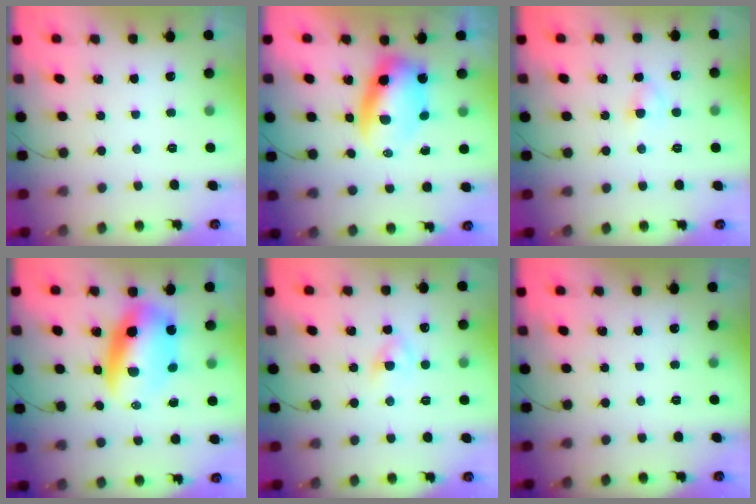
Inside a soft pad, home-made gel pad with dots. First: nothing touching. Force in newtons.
{"total": 8.9, "press": 8.7, "slide": 1.9}
{"total": 3.3, "press": 2.9, "slide": 1.5}
{"total": 12.2, "press": 11.7, "slide": 3.4}
{"total": 2.8, "press": 2.6, "slide": 1.2}
{"total": 0.0}